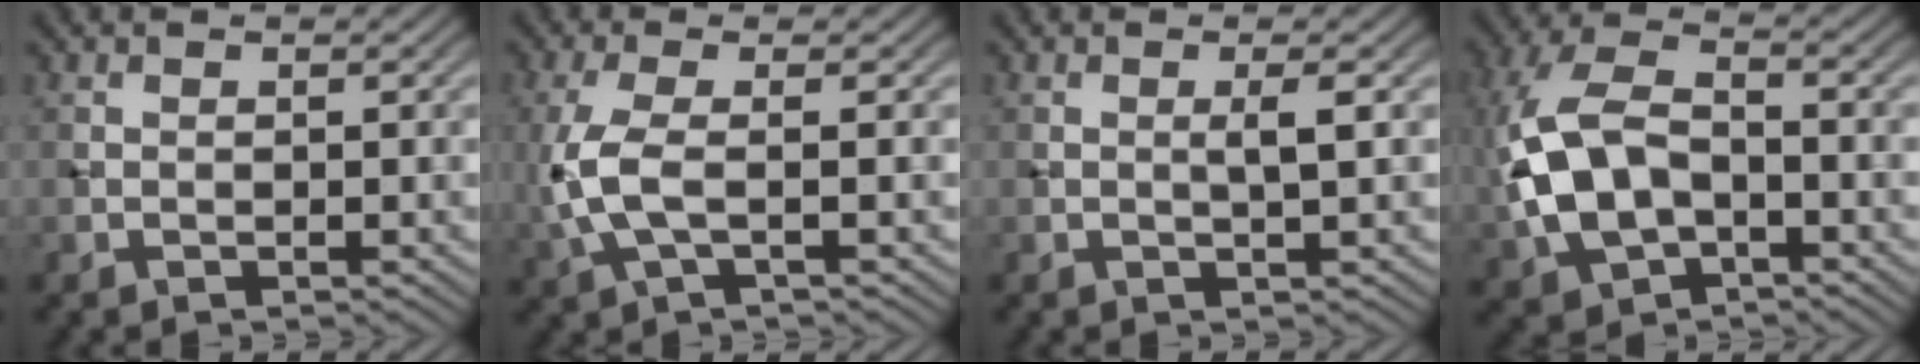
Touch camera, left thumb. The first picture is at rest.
{"total": 5.5, "force": [-0.6, 1.8, 5.1], "torque": [-0.134, 0.003, -0.017]}
{"total": 1.6, "force": [0.3, 0.0, 1.6], "torque": [-0.033, 0.004, 0.003]}
{"total": 11.3, "force": [-1.5, 6.9, 8.8], "torque": [-0.234, 0.006, -0.037]}